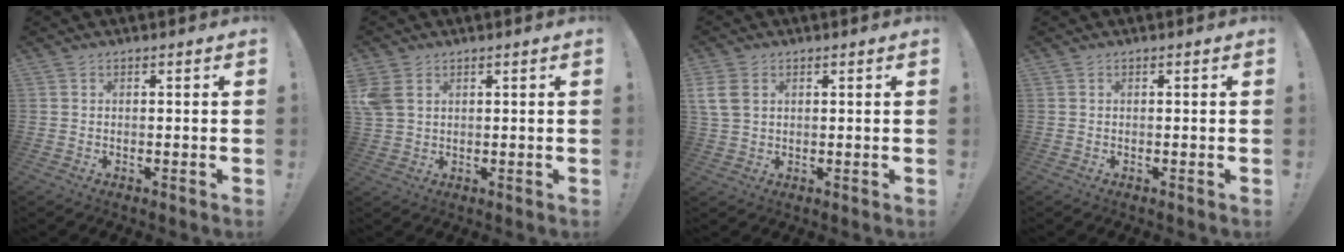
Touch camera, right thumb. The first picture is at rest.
{"total": 5.6, "force": [2.3, 3.9, 3.3], "torque": [-0.061, -0.004, 0.048]}
{"total": 6.6, "force": [2.3, 4.6, 4.1], "torque": [-0.078, -0.004, 0.047]}
{"total": 0.0}